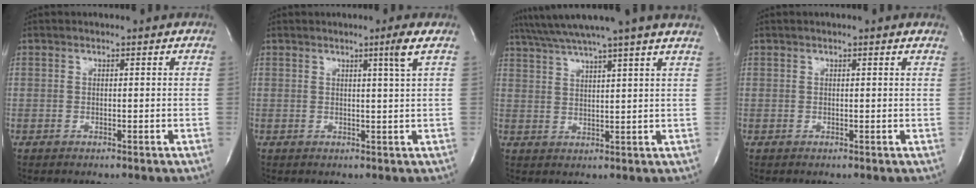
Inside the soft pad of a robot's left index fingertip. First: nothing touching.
{"total": 2.4, "force": [1.2, -1.0, 1.8], "torque": [-0.036, -0.012, 0.024]}
{"total": 14.6, "force": [12.5, -1.7, 7.3], "torque": [-0.132, 0.007, 0.167]}
{"total": 1.4, "force": [1.1, 0.0, 0.8], "torque": [-0.013, 0.008, 0.008]}